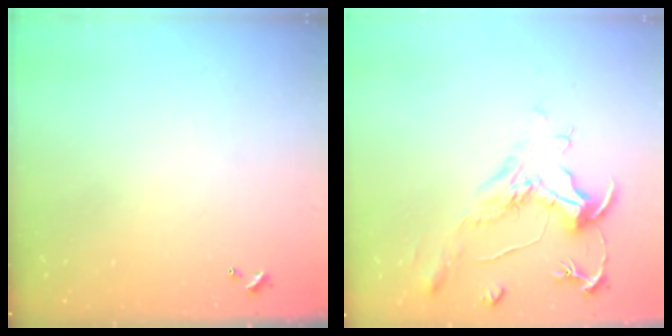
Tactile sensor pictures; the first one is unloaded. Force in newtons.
{"total": 2.2, "press": 1.7, "slide": 1.3}